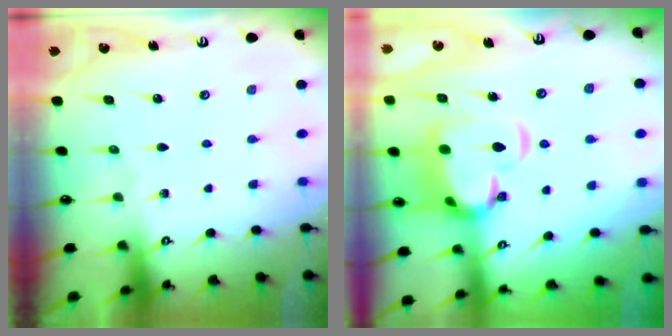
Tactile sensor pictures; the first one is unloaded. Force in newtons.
{"total": 8.9, "press": 8.7, "slide": 1.8}